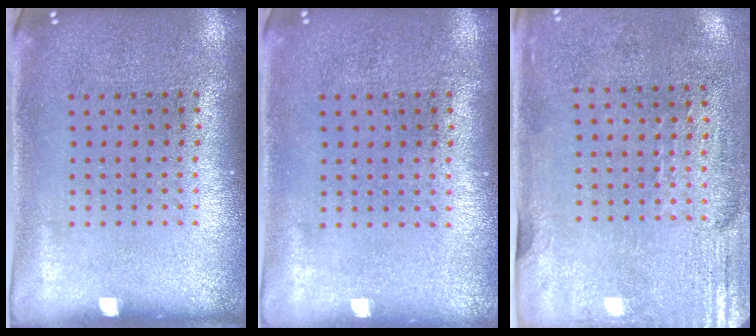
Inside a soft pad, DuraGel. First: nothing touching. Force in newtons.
{"total": 0.0}
{"total": 3.0, "press": 2.5, "slide": 1.6}